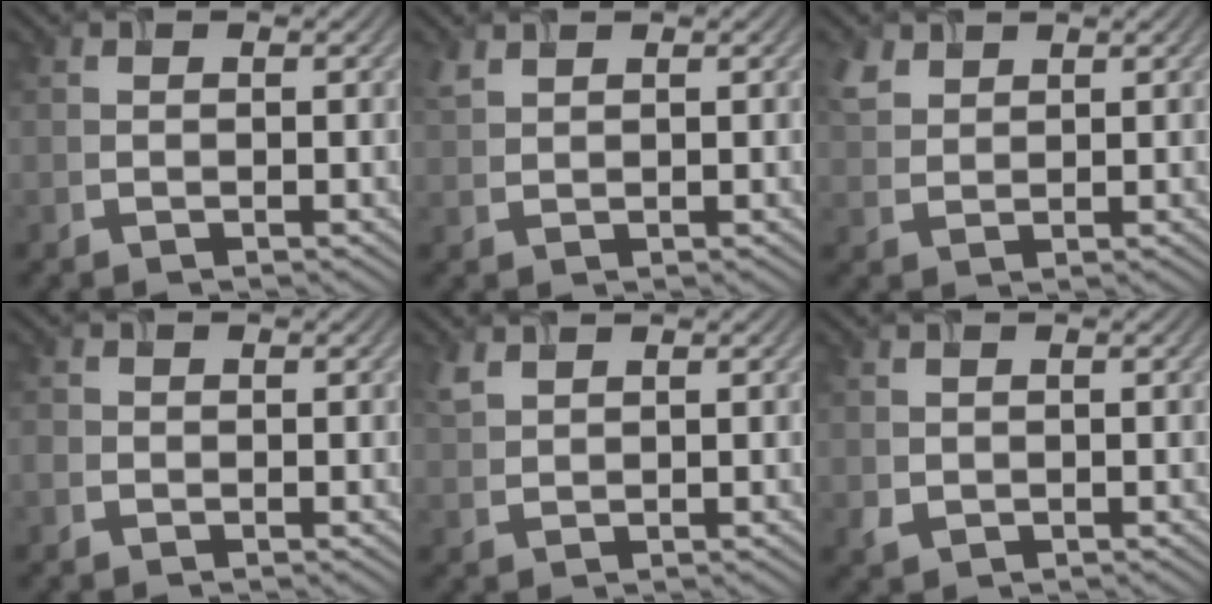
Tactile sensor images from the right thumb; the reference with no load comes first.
{"total": 1.7, "force": [1.3, 0.6, 0.8], "torque": [-0.028, 0.004, 0.035]}
{"total": 3.2, "force": [2.2, 1.8, 1.4], "torque": [-0.041, 0.006, 0.050]}
{"total": 1.1, "force": [-0.4, 1.0, 0.3], "torque": [-0.006, -0.006, -0.013]}
{"total": 2.0, "force": [1.5, 0.8, 1.0], "torque": [-0.034, 0.003, 0.040]}
{"total": 1.3, "force": [0.3, 1.1, 0.6], "torque": [-0.017, -0.003, 0.010]}